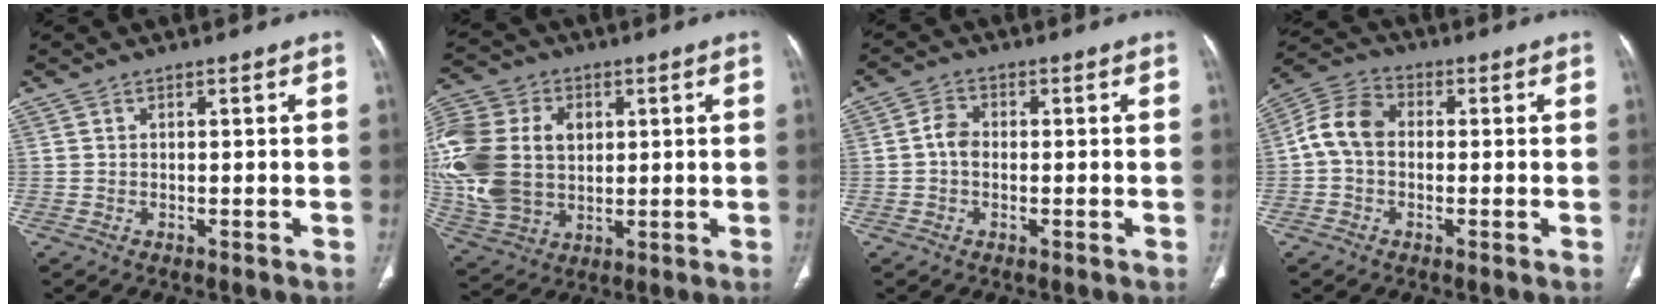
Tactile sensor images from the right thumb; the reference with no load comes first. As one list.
[{"total": 22.8, "force": [2.7, 17.0, 15.0], "torque": [-0.343, 0.009, 0.065]}, {"total": 3.4, "force": [-0.4, 2.6, 2.2], "torque": [-0.034, 0.011, -0.014]}, {"total": 8.1, "force": [-0.2, 6.0, 5.4], "torque": [-0.096, 0.025, -0.016]}]